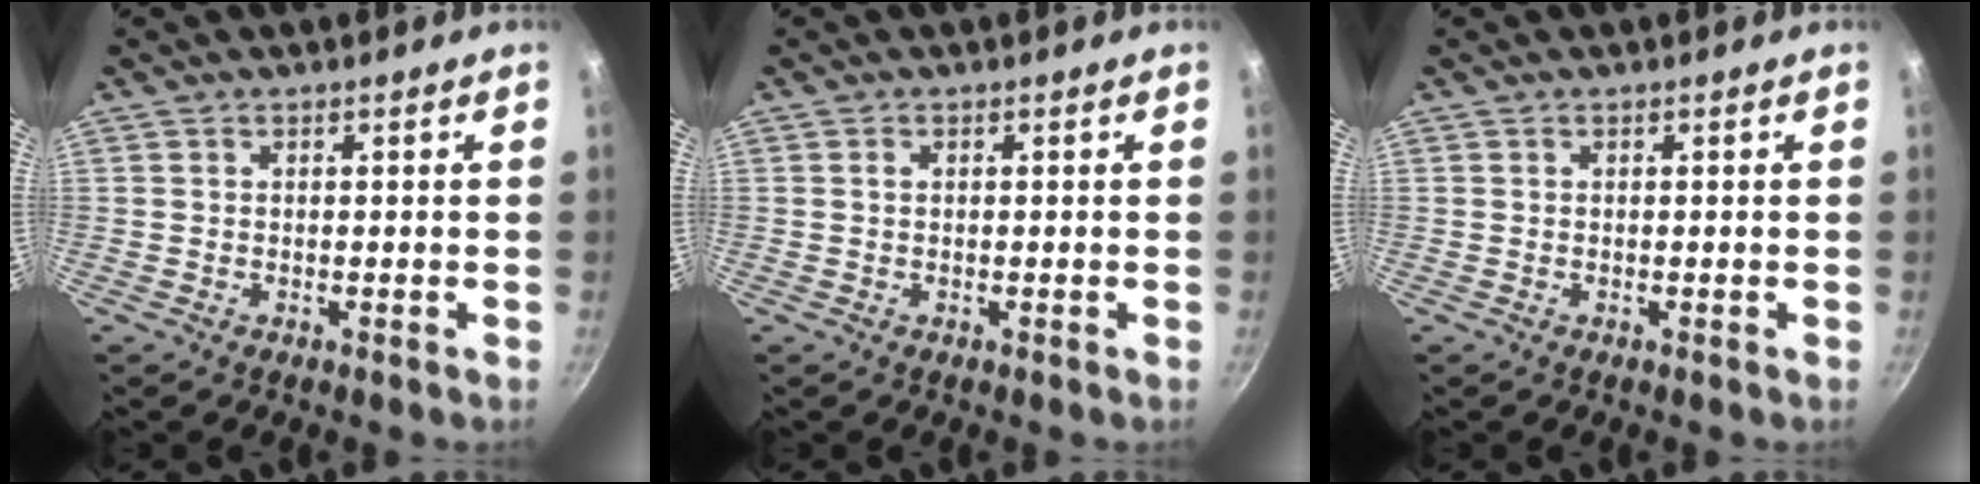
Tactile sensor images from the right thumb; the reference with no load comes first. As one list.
[{"total": 0.5, "force": [0.1, 0.4, 0.3], "torque": [-0.003, 0.003, 0.001]}, {"total": 0.0}]